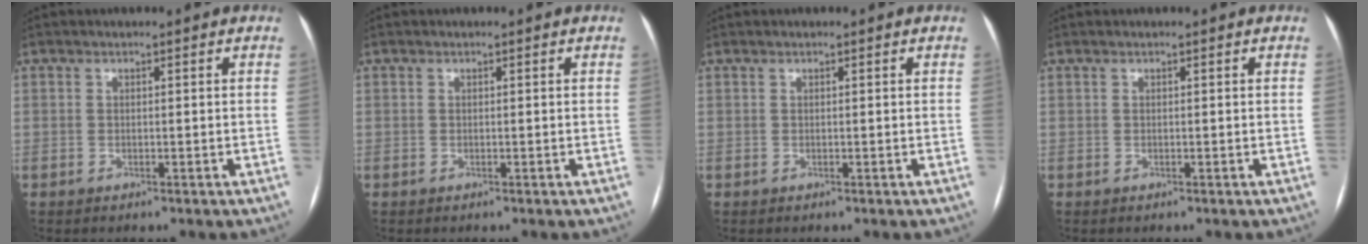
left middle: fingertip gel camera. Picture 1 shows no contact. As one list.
[{"total": 0.0}, {"total": 0.0}, {"total": 0.0}]